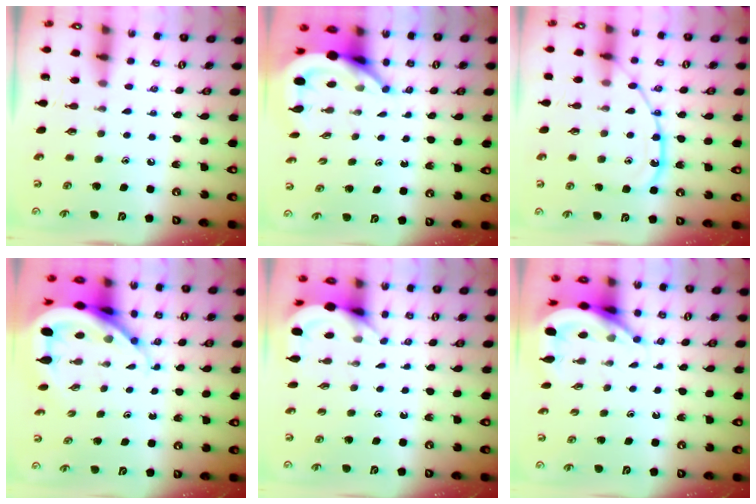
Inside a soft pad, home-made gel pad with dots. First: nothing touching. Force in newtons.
{"total": 8.2, "press": 8.1, "slide": 1.0}
{"total": 14.0, "press": 13.9, "slide": 1.3}
{"total": 12.9, "press": 12.9, "slide": 1.3}
{"total": 4.6, "press": 4.6, "slide": 0.2}
{"total": 7.7, "press": 7.7, "slide": 0.7}